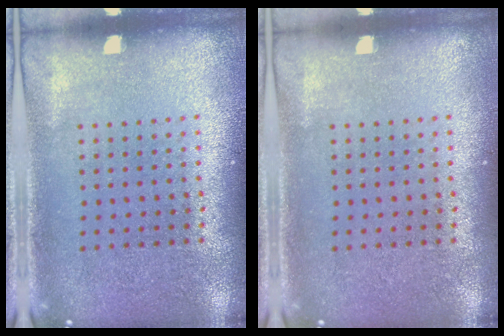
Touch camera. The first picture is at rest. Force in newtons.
{"total": 0.0}